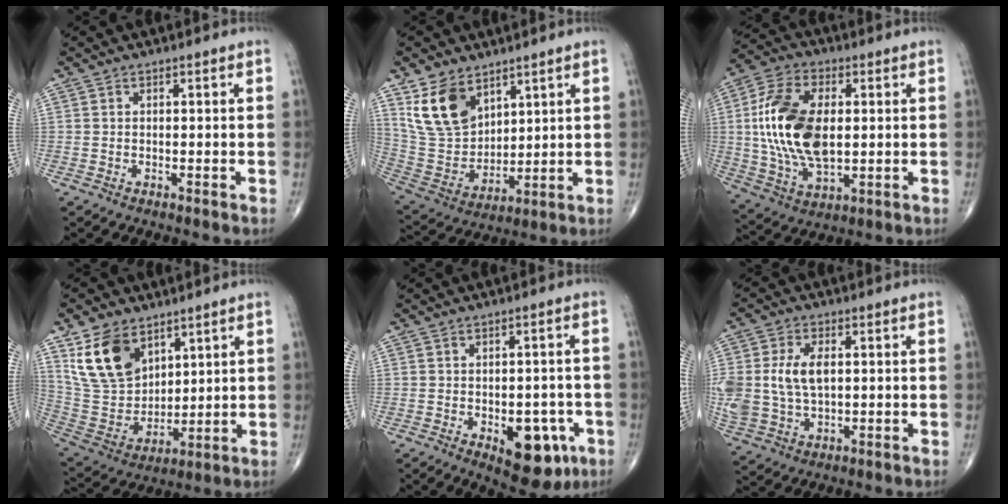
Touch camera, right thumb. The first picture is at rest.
{"total": 13.3, "force": [7.5, 8.3, 7.1], "torque": [-0.113, -0.034, 0.167]}
{"total": 18.2, "force": [1.4, 10.1, 15.1], "torque": [-0.297, -0.004, 0.029]}
{"total": 14.6, "force": [7.9, 9.4, 7.9], "torque": [-0.126, -0.036, 0.173]}
{"total": 11.0, "force": [-4.2, 5.9, 8.2], "torque": [-0.072, 0.012, -0.044]}
{"total": 12.4, "force": [1.2, 7.8, 9.6], "torque": [-0.214, 0.002, 0.033]}